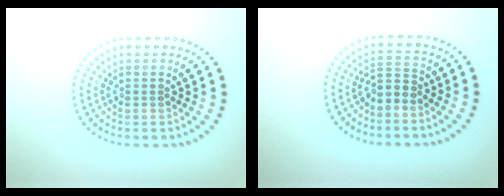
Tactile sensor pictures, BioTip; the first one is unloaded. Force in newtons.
{"total": 2.1, "press": 1.6, "slide": 1.3}